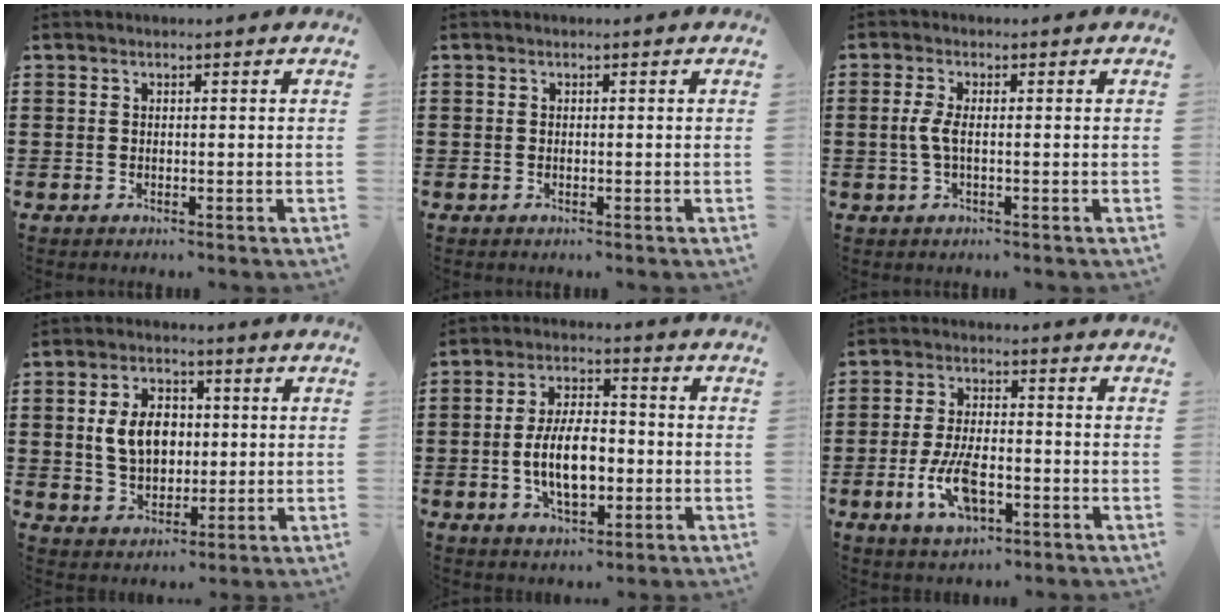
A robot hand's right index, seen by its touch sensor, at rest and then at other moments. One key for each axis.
{"total": 0.0}
{"total": 3.2, "fx": -0.3, "fy": 0.9, "fz": 3.1, "tx": -0.079, "ty": -0.007, "tz": -0.014}
{"total": 7.3, "fx": 0.7, "fy": 5.2, "fz": 5.1, "tx": -0.109, "ty": 0.007, "tz": 0.003}
{"total": 9.1, "fx": -1.6, "fy": 4.5, "fz": 7.8, "tx": -0.153, "ty": 0.004, "tz": -0.034}
{"total": 8.1, "fx": -3.1, "fy": 3.7, "fz": 6.6, "tx": -0.146, "ty": -0.005, "tz": -0.058}